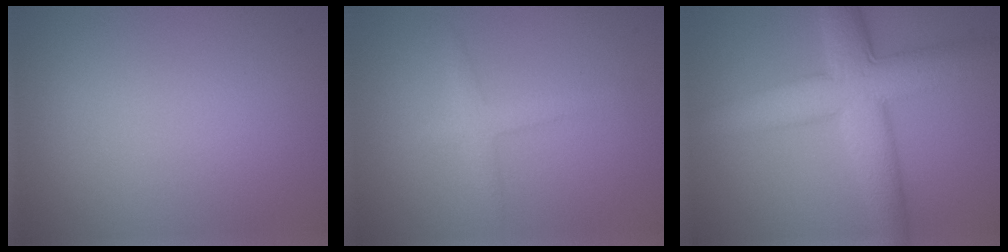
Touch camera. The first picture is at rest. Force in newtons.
{"total": 1.9, "press": 1.9, "slide": 0.1}
{"total": 7.9, "press": 7.8, "slide": 0.2}